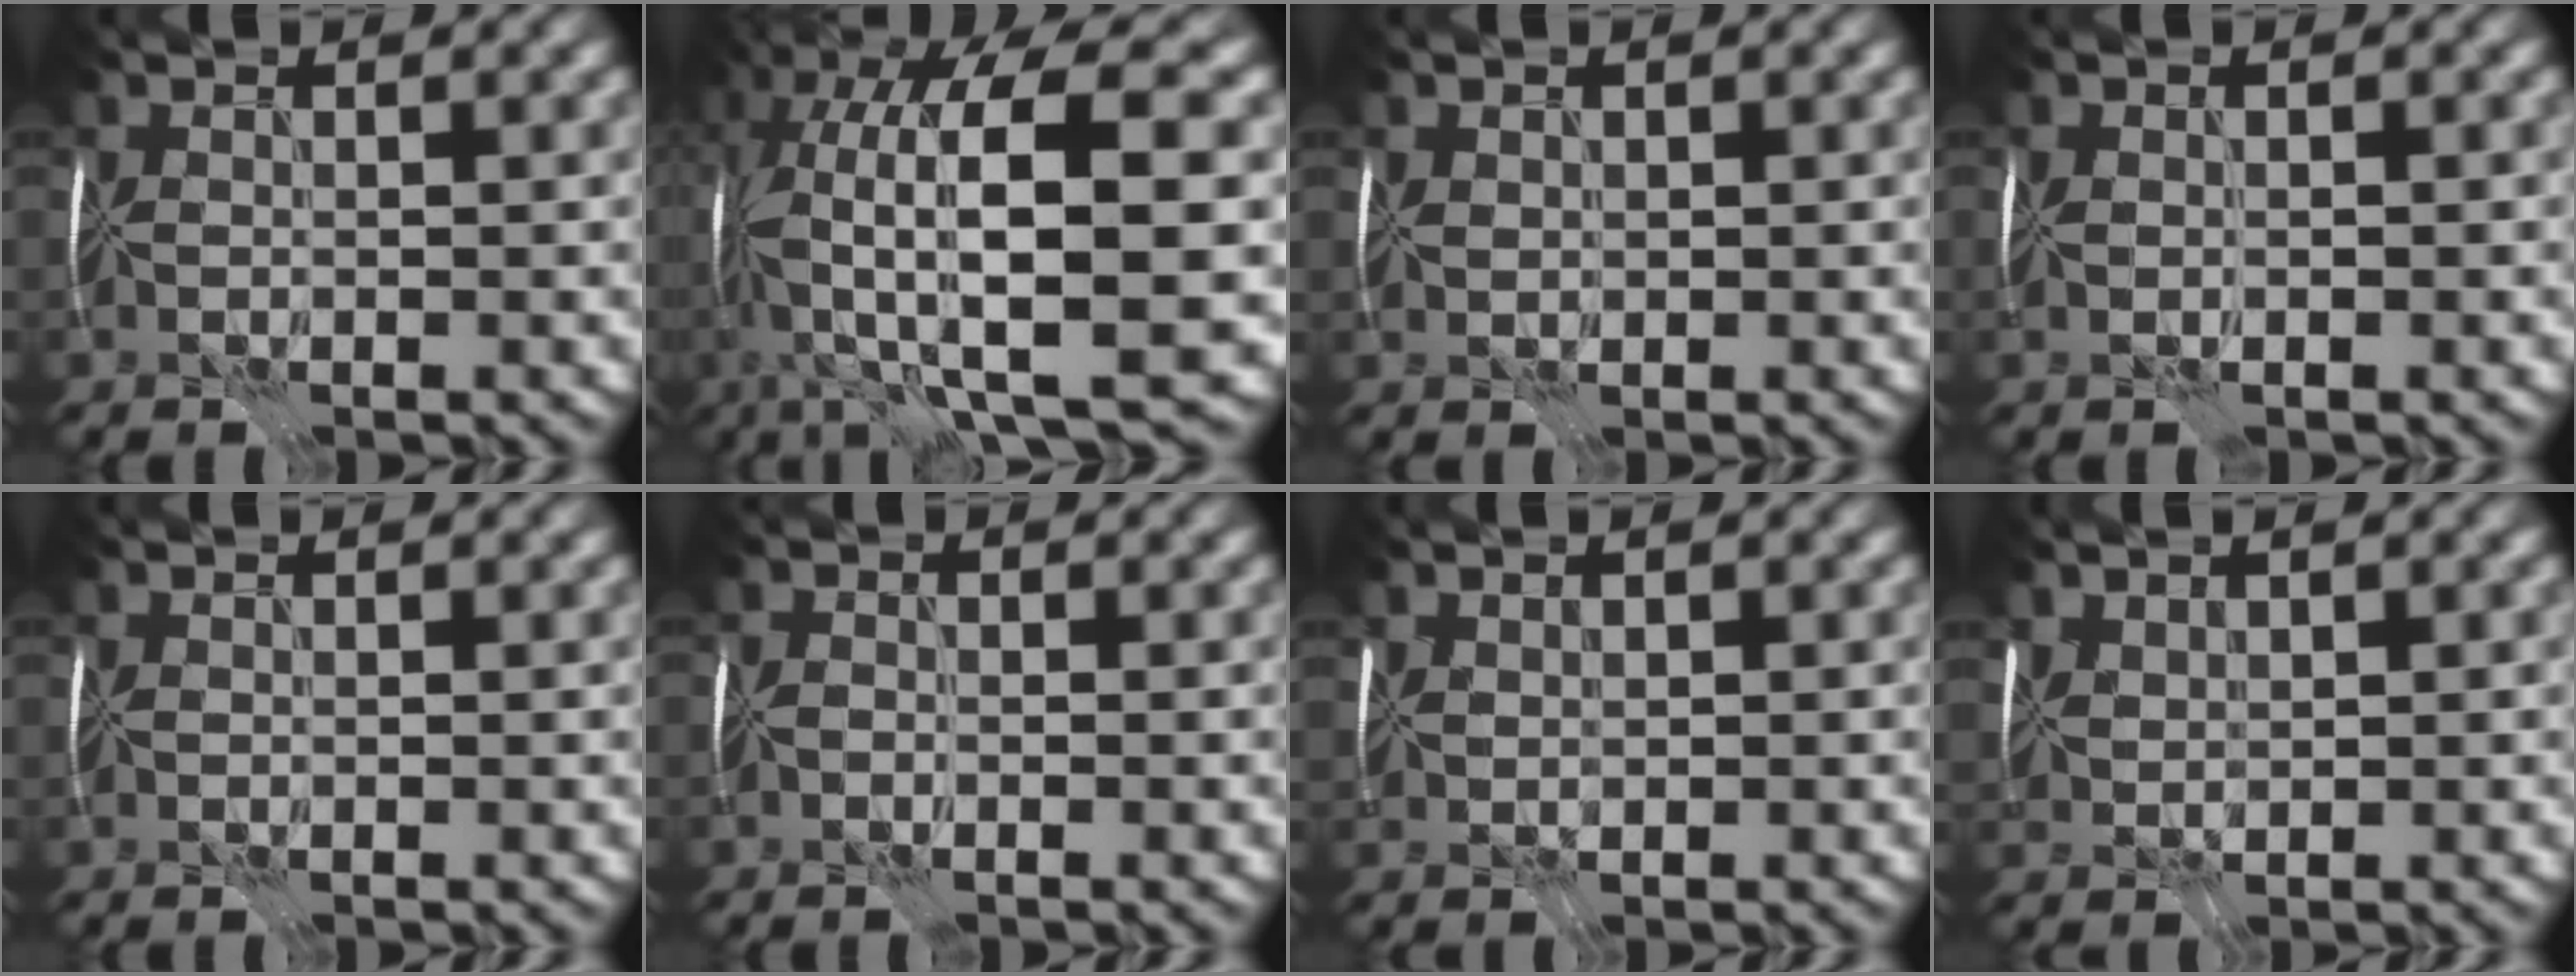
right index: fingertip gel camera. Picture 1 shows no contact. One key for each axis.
{"total": 17.0, "fx": 0.0, "fy": 6.3, "fz": 15.8, "tx": -0.283, "ty": 0.024, "tz": 0.024}
{"total": 2.0, "fx": 1.2, "fy": 1.5, "fz": 0.7, "tx": -0.009, "ty": 0.018, "tz": 0.017}
{"total": 0.6, "fx": 0.0, "fy": 0.4, "fz": 0.4, "tx": 0.001, "ty": 0.010, "tz": 0.001}
{"total": 0.0}
{"total": 0.0}
{"total": 2.0, "fx": 1.7, "fy": 1.0, "fz": 0.5, "tx": -0.015, "ty": 0.015, "tz": 0.026}
{"total": 3.0, "fx": 2.5, "fy": 1.4, "fz": 1.0, "tx": -0.034, "ty": 0.015, "tz": 0.053}